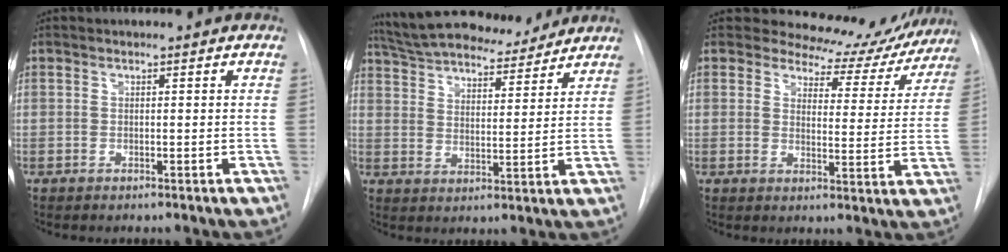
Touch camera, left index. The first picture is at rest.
{"total": 17.3, "force": [15.8, 3.3, 6.2], "torque": [-0.109, 0.007, 0.240]}
{"total": 11.1, "force": [10.4, 3.8, 0.8], "torque": [0.012, -0.031, 0.107]}